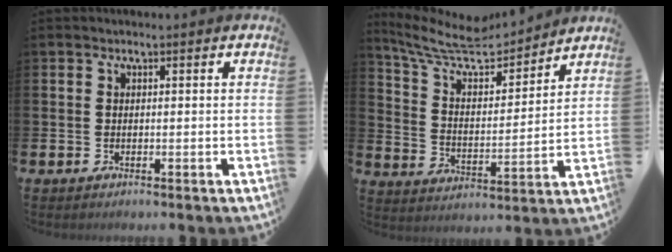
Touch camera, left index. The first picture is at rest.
{"total": 9.8, "force": [8.8, 2.5, 3.6], "torque": [-0.107, -0.061, 0.151]}